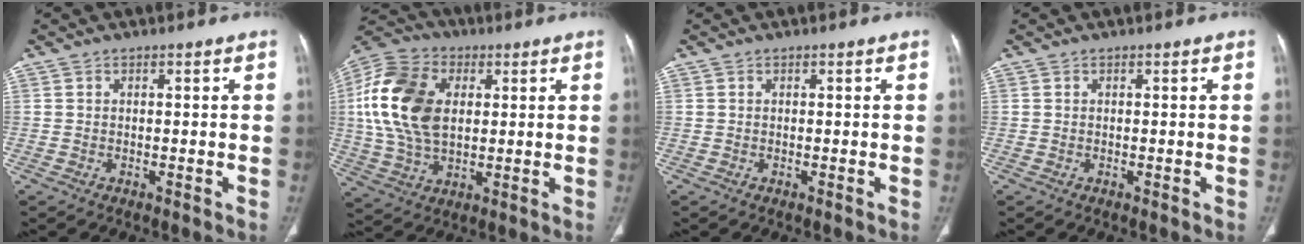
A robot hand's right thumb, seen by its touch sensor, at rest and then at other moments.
{"total": 18.4, "force": [3.0, 11.9, 13.7], "torque": [-0.270, 0.005, 0.054]}
{"total": 0.0}
{"total": 0.0}